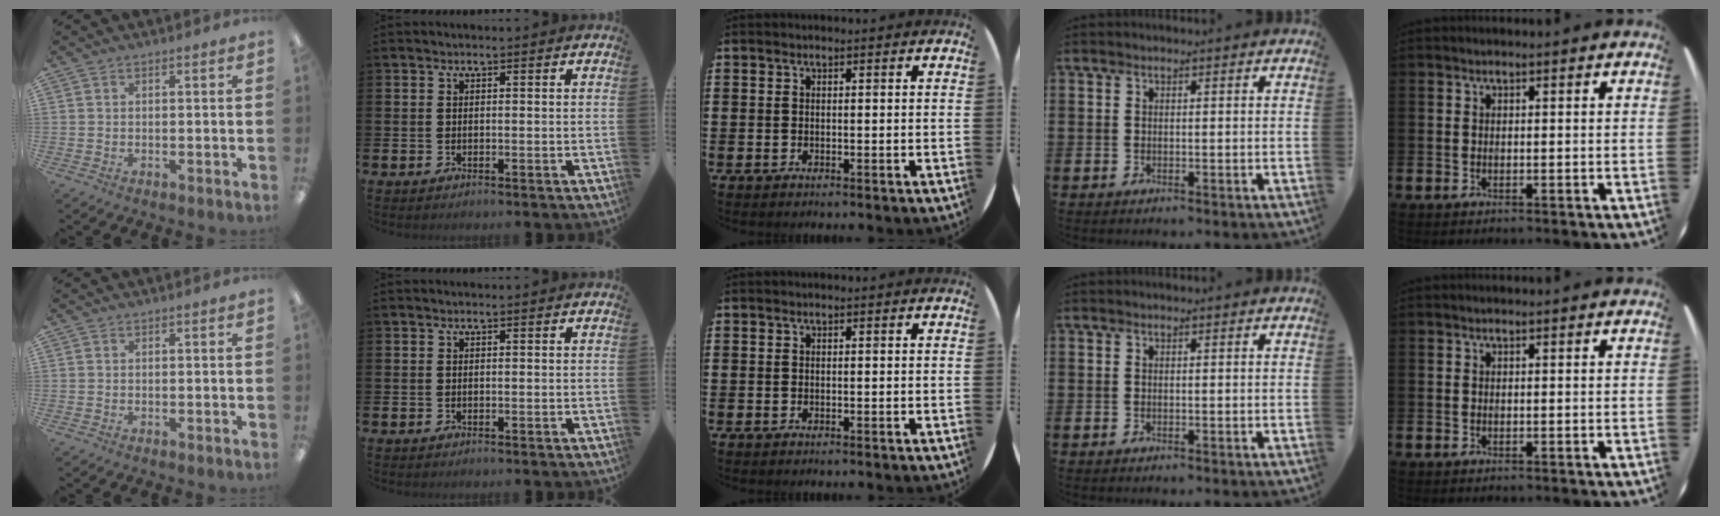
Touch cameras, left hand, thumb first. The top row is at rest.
{}